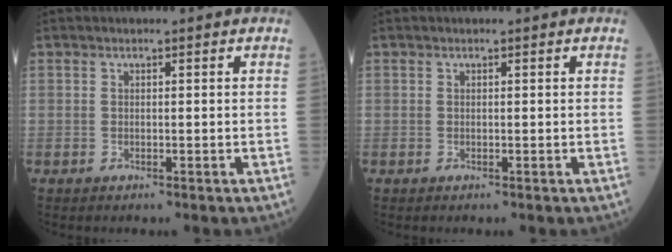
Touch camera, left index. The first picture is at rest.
{"total": 0.0}